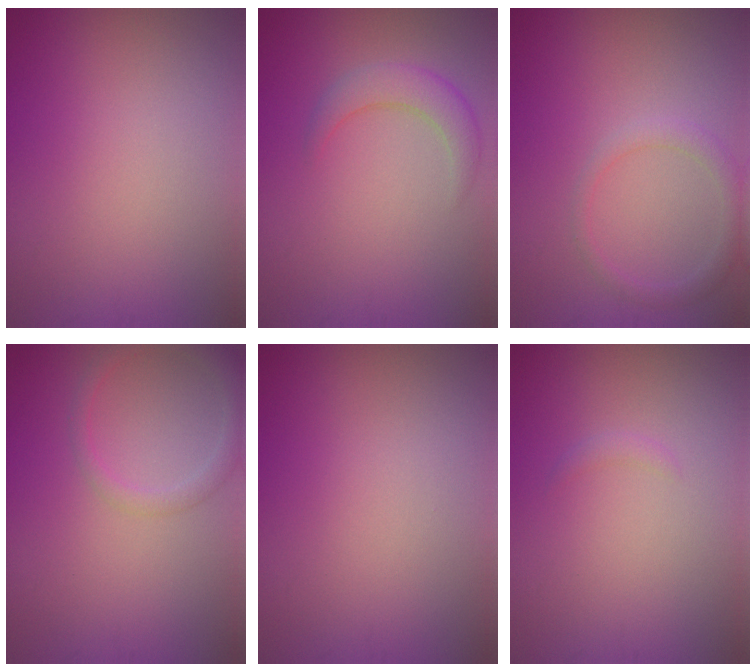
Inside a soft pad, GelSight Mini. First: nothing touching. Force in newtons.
{"total": 2.8, "press": 2.8, "slide": 0.1}
{"total": 1.9, "press": 1.9, "slide": 0.1}
{"total": 2.1, "press": 2.1, "slide": 0.1}
{"total": 0.0}
{"total": 0.6, "press": 0.6, "slide": 0.1}